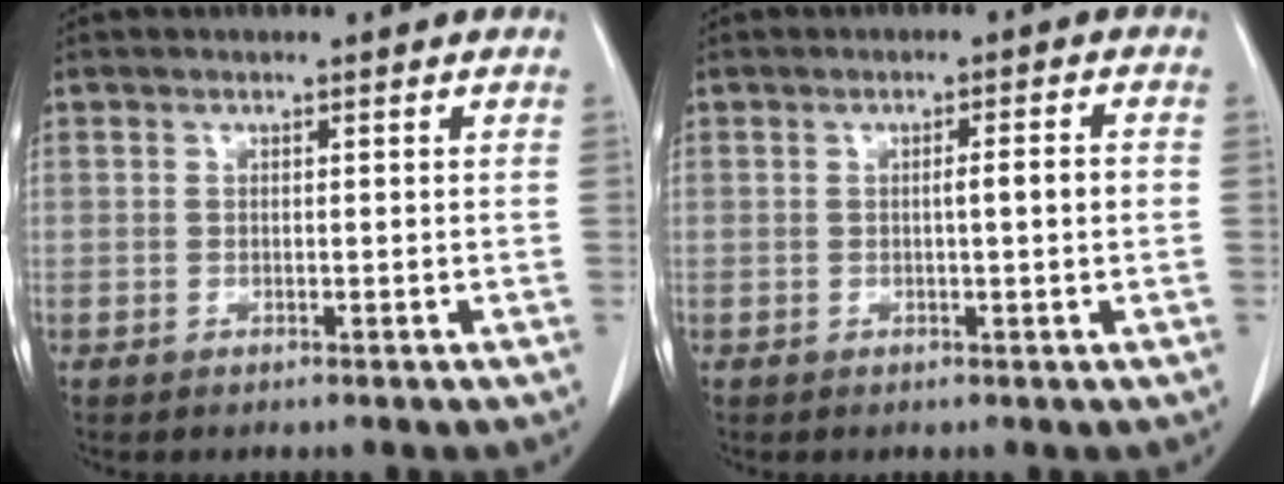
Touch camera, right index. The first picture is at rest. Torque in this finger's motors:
{"motor_torque": [0.39, -0.05, 0.08, 0.03]}